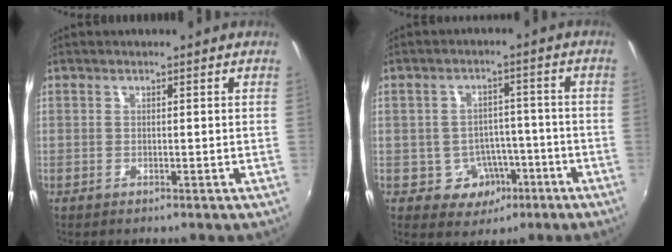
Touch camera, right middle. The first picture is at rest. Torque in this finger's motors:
{"motor_torque": [0.49, -0.59, 0.04, 0.00]}